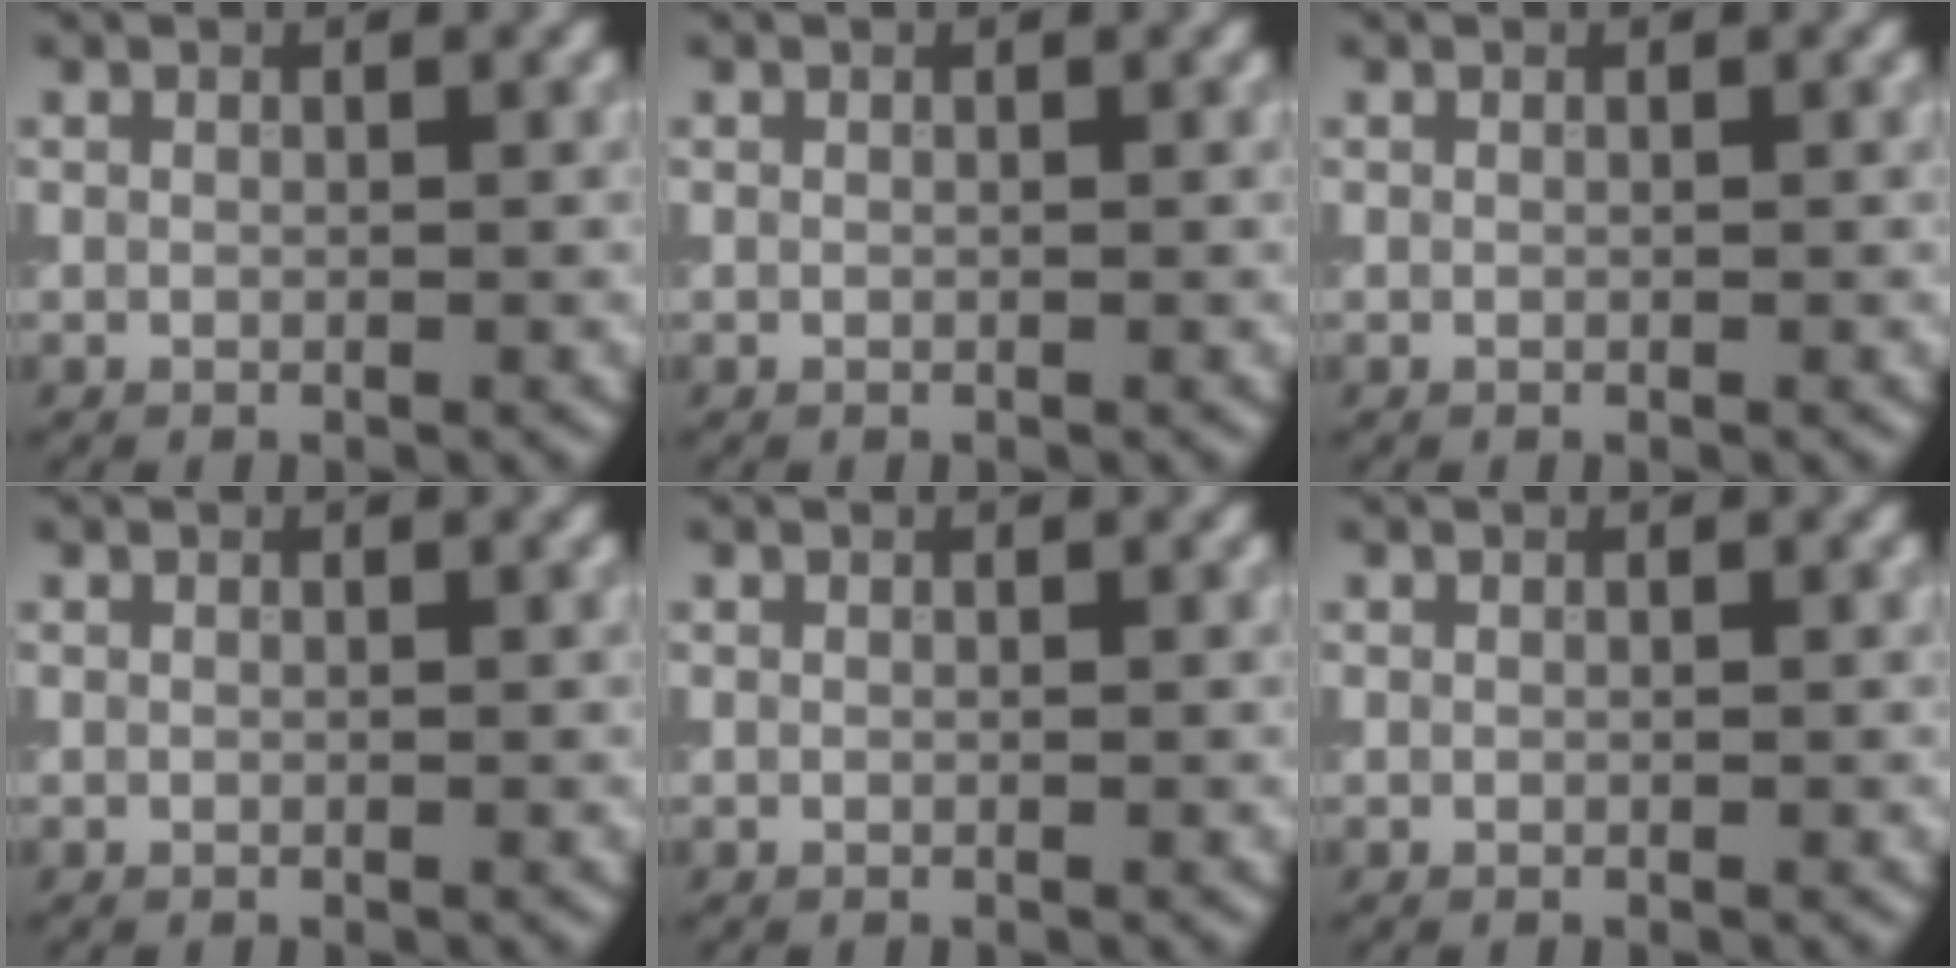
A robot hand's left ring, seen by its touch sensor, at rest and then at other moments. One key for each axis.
{"total": 0.0}
{"total": 0.0}
{"total": 0.0}
{"total": 0.0}
{"total": 0.0}